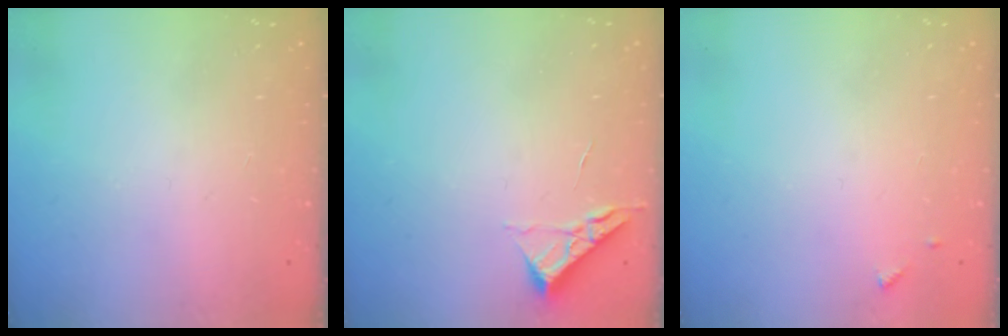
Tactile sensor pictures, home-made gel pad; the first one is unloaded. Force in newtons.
{"total": 3.5, "press": 3.4, "slide": 0.5}
{"total": 5.1, "press": 5.1, "slide": 0.5}